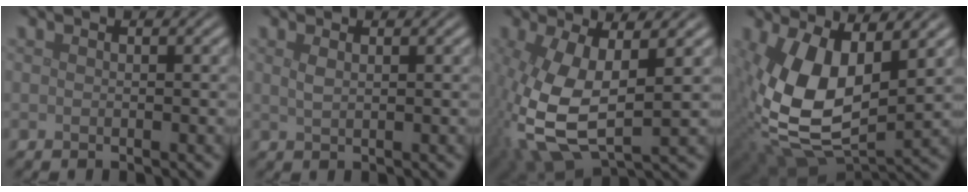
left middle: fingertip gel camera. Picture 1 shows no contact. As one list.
[{"total": 0.9, "force": [0.5, 0.3, 0.7], "torque": [-0.016, 0.001, 0.011]}, {"total": 9.8, "force": [-1.0, 4.9, 8.4], "torque": [-0.219, -0.021, -0.014]}, {"total": 12.1, "force": [1.6, 6.4, 10.1], "torque": [-0.217, -0.017, 0.028]}]